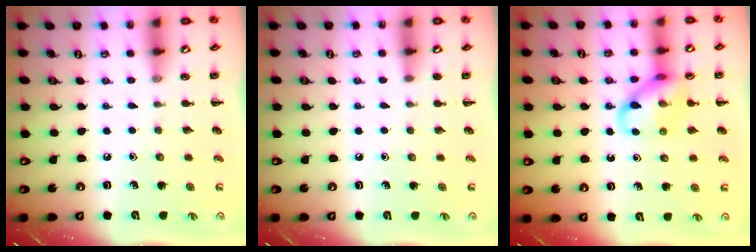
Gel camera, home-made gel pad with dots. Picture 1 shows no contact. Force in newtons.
{"total": 1.9, "press": 1.9, "slide": 0.4}
{"total": 11.8, "press": 11.8, "slide": 1.2}